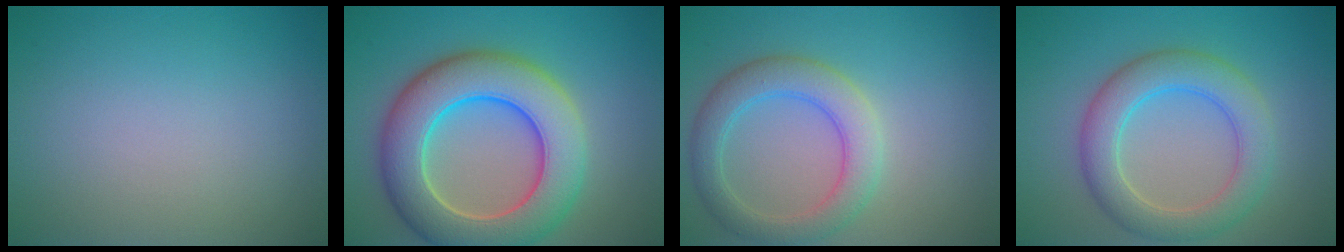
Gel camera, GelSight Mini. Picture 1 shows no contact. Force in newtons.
{"total": 10.1, "press": 10.1, "slide": 0.8}
{"total": 4.6, "press": 4.6, "slide": 0.6}
{"total": 5.3, "press": 5.3, "slide": 0.2}